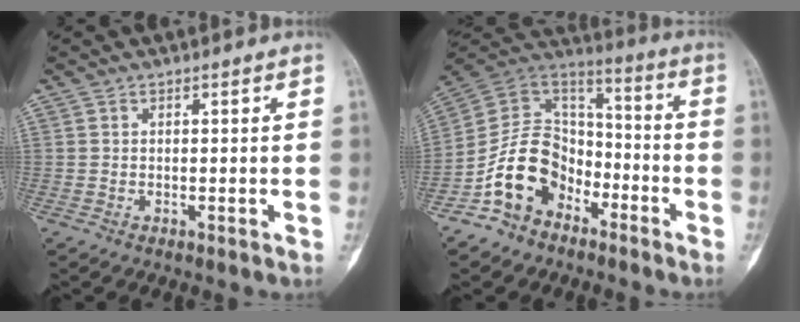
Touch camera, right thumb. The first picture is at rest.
{"total": 15.4, "force": [-7.8, 11.1, 7.4], "torque": [-0.105, 0.087, -0.150]}